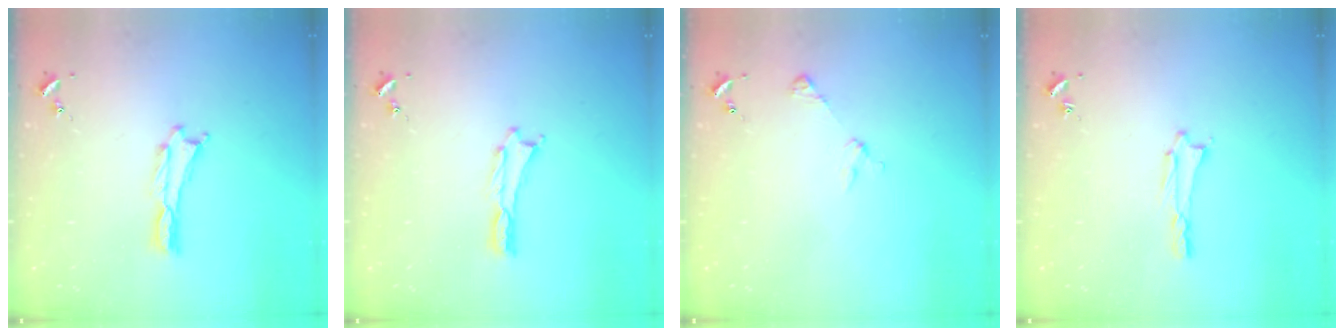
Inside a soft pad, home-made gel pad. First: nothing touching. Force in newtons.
{"total": 0.0}
{"total": 2.9, "press": 2.9, "slide": 0.3}
{"total": 0.8, "press": 0.8, "slide": 0.1}